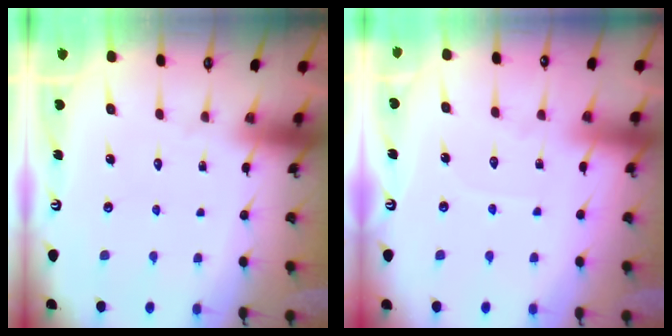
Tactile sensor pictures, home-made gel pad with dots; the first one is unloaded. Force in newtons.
{"total": 2.1, "press": 2.1, "slide": 0.4}